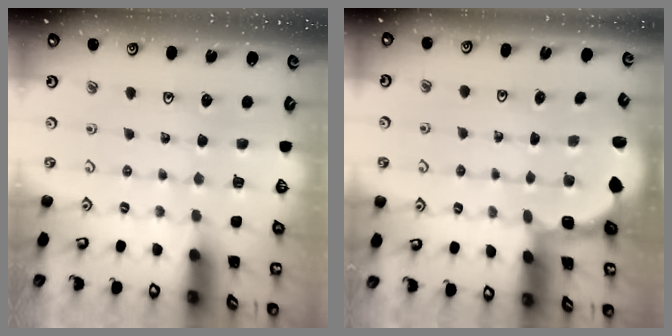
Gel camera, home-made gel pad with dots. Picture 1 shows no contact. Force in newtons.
{"total": 1.8, "press": 1.6, "slide": 0.7}